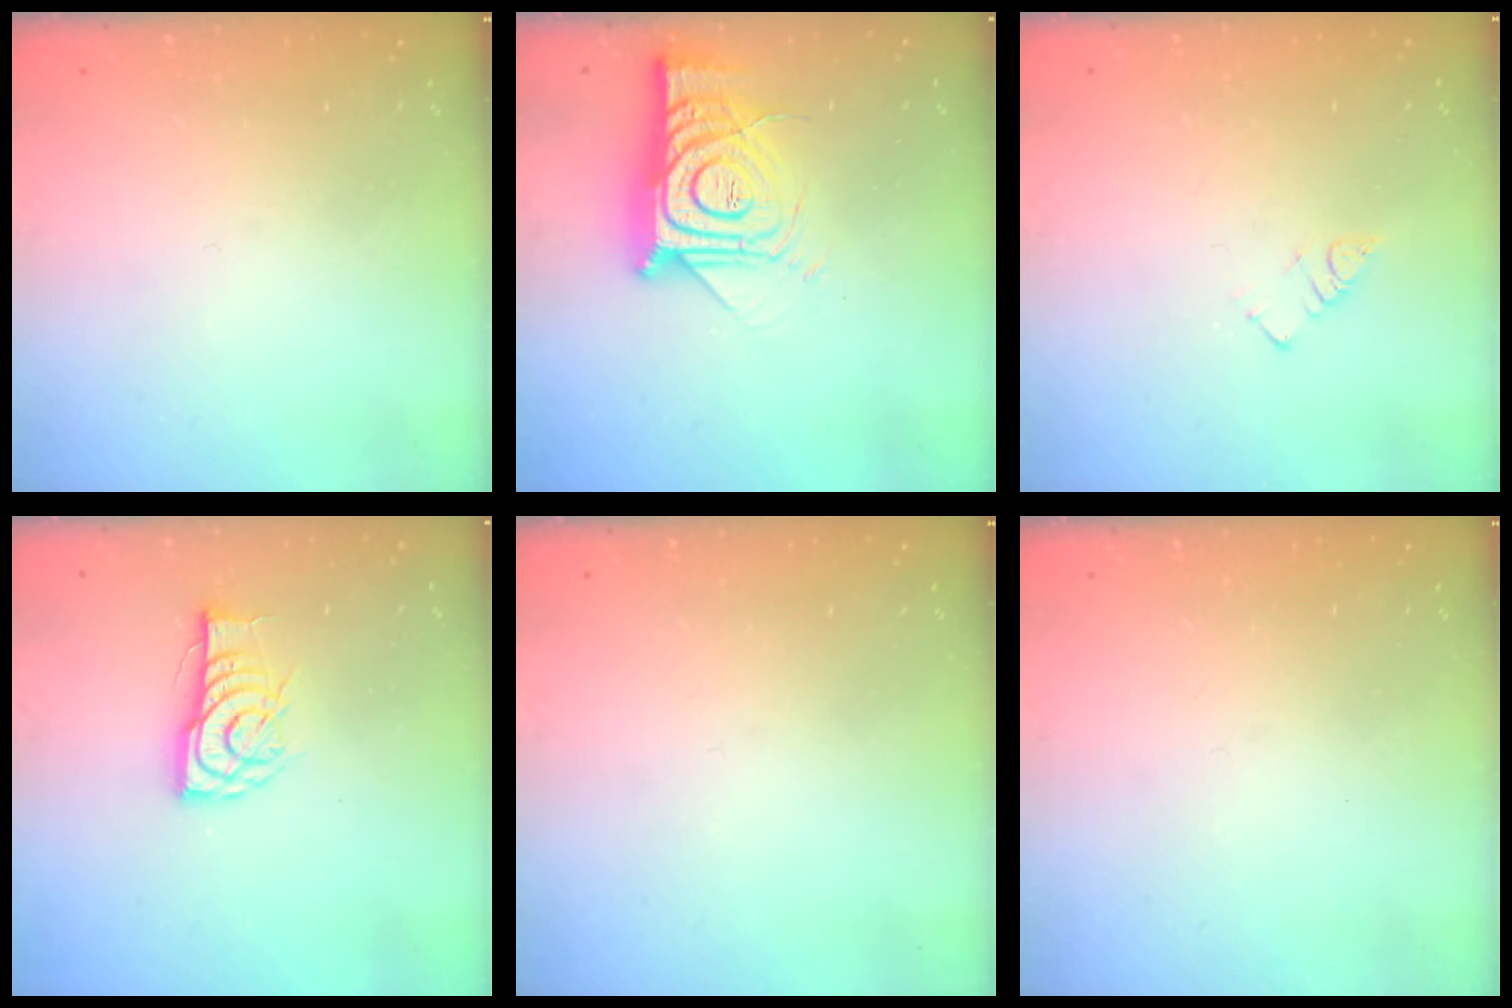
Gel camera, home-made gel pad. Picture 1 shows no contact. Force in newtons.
{"total": 15.3, "press": 15.2, "slide": 1.4}
{"total": 2.7, "press": 2.7, "slide": 0.4}
{"total": 11.1, "press": 11.0, "slide": 0.6}
{"total": 0.0}
{"total": 0.0}